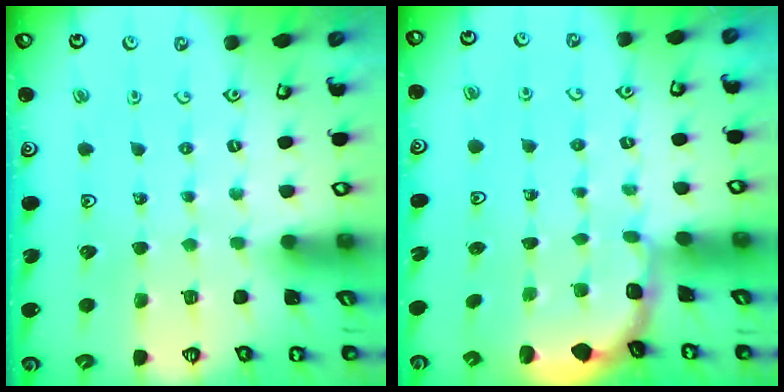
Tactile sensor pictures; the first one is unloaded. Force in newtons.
{"total": 1.8, "press": 1.6, "slide": 0.7}